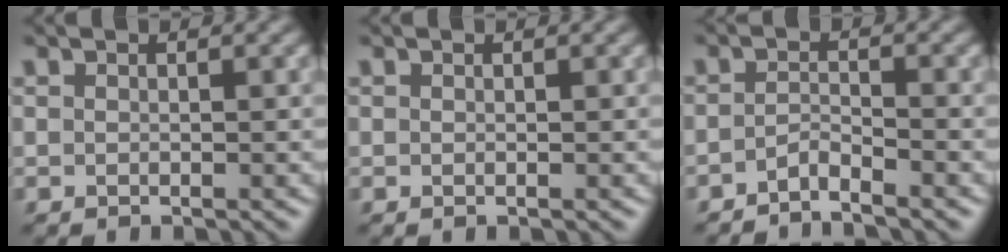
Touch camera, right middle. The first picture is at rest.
{"total": 0.0}
{"total": 1.7, "force": [-1.4, 0.1, 0.9], "torque": [-0.019, 0.002, -0.033]}